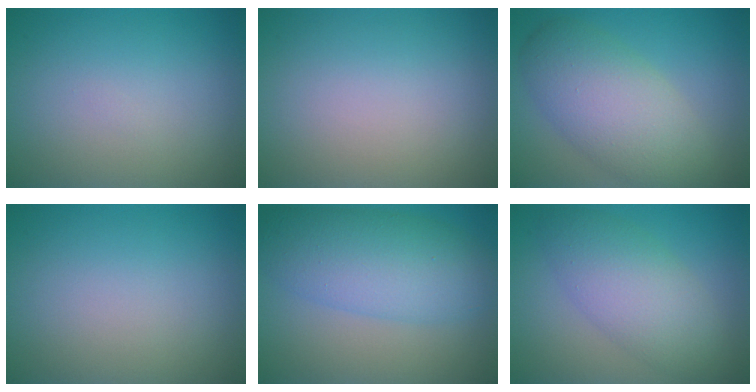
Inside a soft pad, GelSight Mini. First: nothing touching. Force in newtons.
{"total": 0.0}
{"total": 7.1, "press": 7.1, "slide": 0.6}
{"total": 0.0}
{"total": 7.1, "press": 7.1, "slide": 0.1}
{"total": 5.7, "press": 5.7, "slide": 0.1}